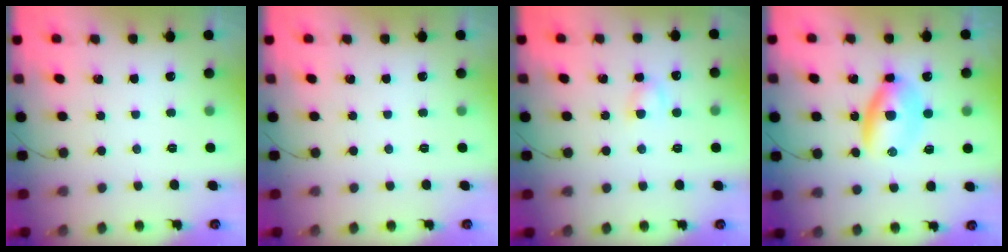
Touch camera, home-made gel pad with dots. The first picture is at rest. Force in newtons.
{"total": 0.0}
{"total": 3.6, "press": 3.4, "slide": 1.1}
{"total": 6.4, "press": 6.3, "slide": 1.1}